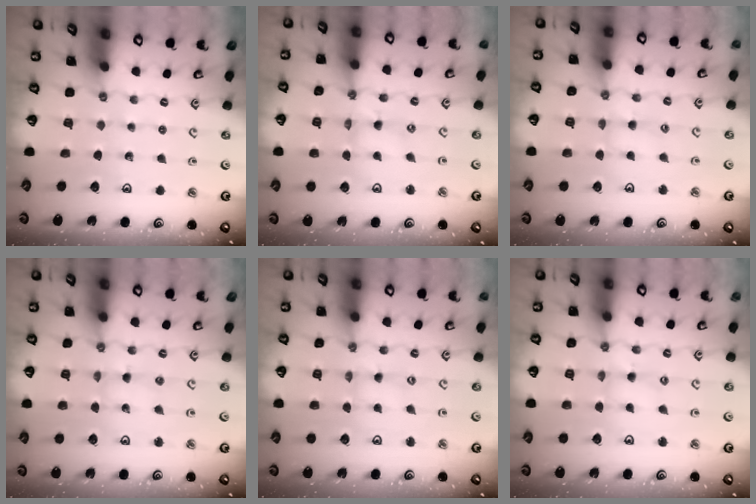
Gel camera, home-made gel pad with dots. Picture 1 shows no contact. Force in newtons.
{"total": 1.1, "press": 1.1, "slide": 0.2}
{"total": 2.8, "press": 2.8, "slide": 0.5}
{"total": 2.4, "press": 2.3, "slide": 0.3}
{"total": 0.0}
{"total": 1.6, "press": 1.6, "slide": 0.4}